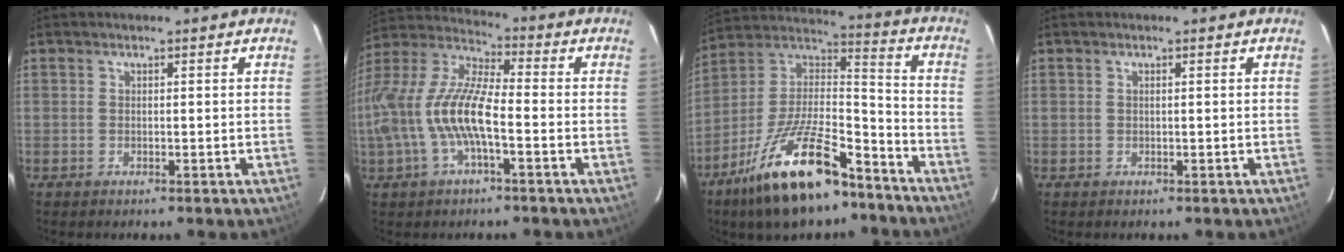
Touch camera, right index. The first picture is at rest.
{"total": 16.5, "force": [-3.7, 5.4, 15.2], "torque": [-0.306, 0.001, -0.072]}
{"total": 22.0, "force": [-14.1, 8.1, 14.9], "torque": [-0.282, 0.003, -0.241]}
{"total": 0.0}